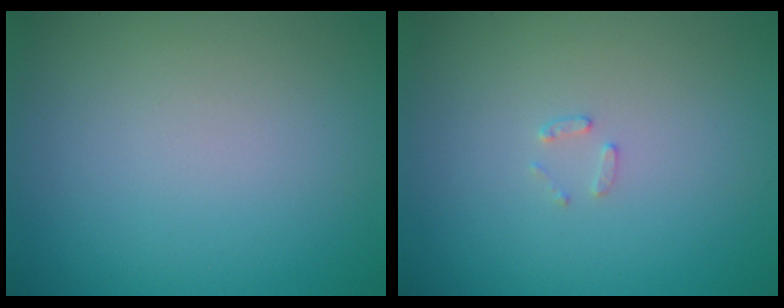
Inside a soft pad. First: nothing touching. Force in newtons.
{"total": 0.9, "press": 0.9, "slide": 0.2}